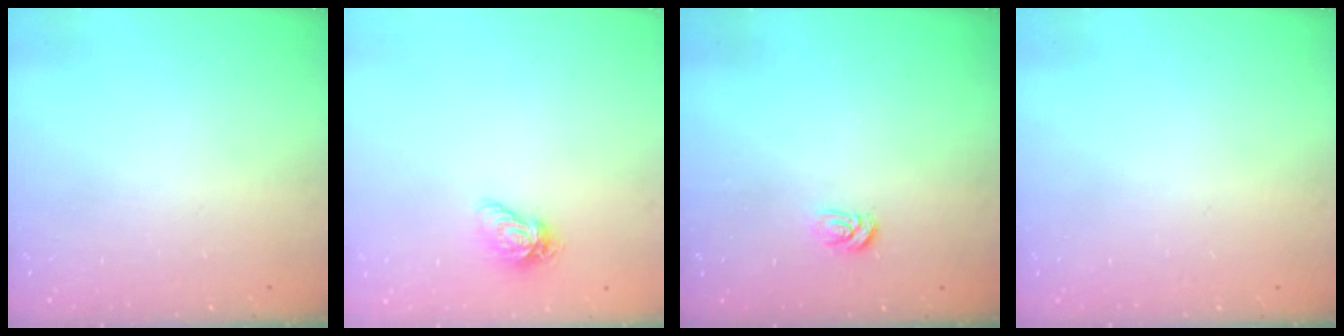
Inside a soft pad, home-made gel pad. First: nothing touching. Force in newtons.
{"total": 6.5, "press": 6.5, "slide": 0.5}
{"total": 3.7, "press": 3.6, "slide": 0.4}
{"total": 0.0}